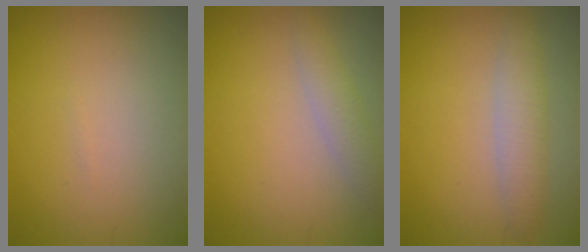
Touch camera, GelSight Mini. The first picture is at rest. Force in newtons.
{"total": 2.0, "press": 2.0, "slide": 0.1}
{"total": 2.6, "press": 2.6, "slide": 0.1}